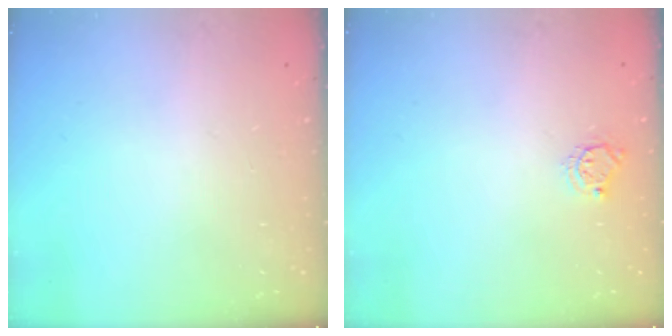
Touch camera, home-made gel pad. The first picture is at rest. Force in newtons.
{"total": 4.5, "press": 4.5, "slide": 0.4}